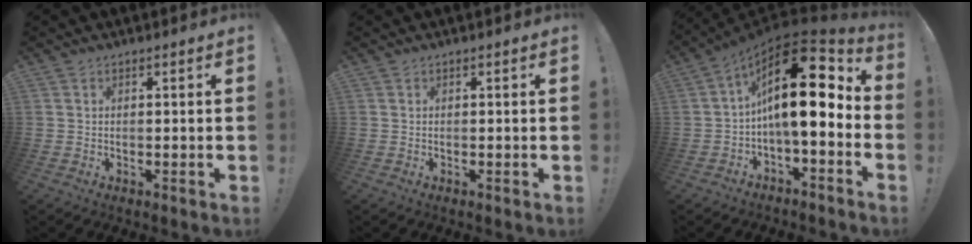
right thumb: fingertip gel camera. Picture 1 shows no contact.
{"total": 0.0}
{"total": 20.1, "force": [4.2, 6.8, 18.4], "torque": [-0.312, -0.024, 0.067]}